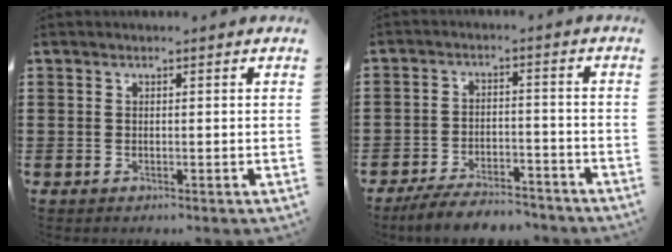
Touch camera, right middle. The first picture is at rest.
{"total": 6.4, "force": [-6.2, 1.1, 1.3], "torque": [-0.020, 0.014, -0.121]}